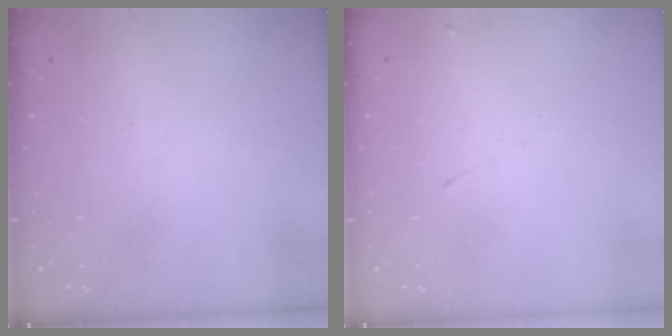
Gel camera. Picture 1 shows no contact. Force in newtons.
{"total": 4.3, "press": 4.3, "slide": 0.7}